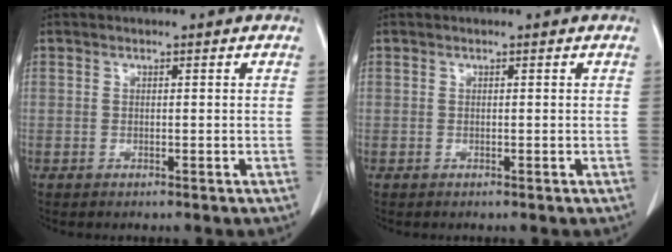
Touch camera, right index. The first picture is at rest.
{"total": 0.0}